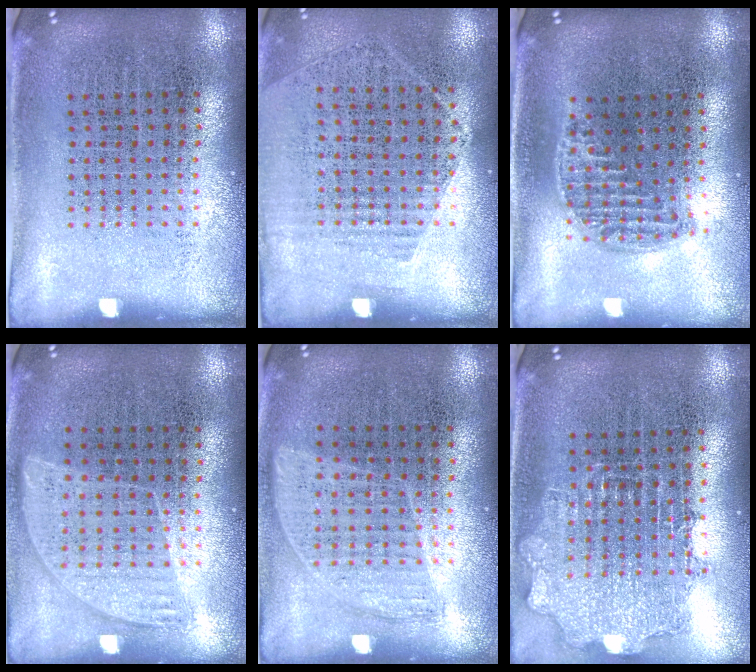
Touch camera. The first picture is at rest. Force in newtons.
{"total": 1.3, "press": 1.0, "slide": 0.8}
{"total": 1.2, "press": 1.1, "slide": 0.5}
{"total": 0.9, "press": 0.8, "slide": 0.4}
{"total": 0.9, "press": 0.8, "slide": 0.4}
{"total": 1.6, "press": 1.3, "slide": 0.8}